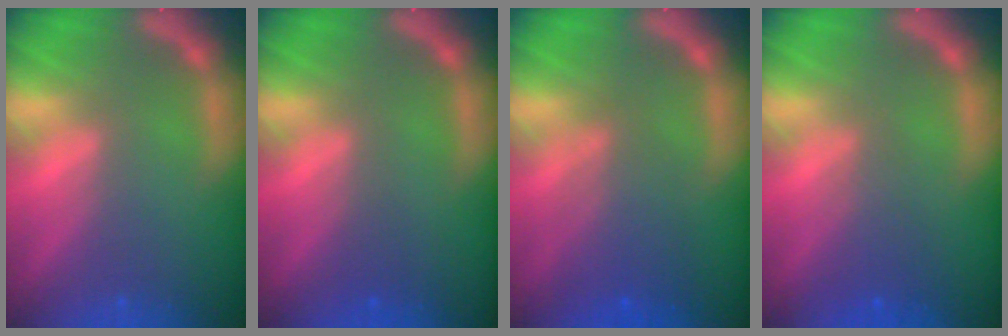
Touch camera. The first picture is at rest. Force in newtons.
{"total": 0.9}
{"total": 4.6}
{"total": 2.5}